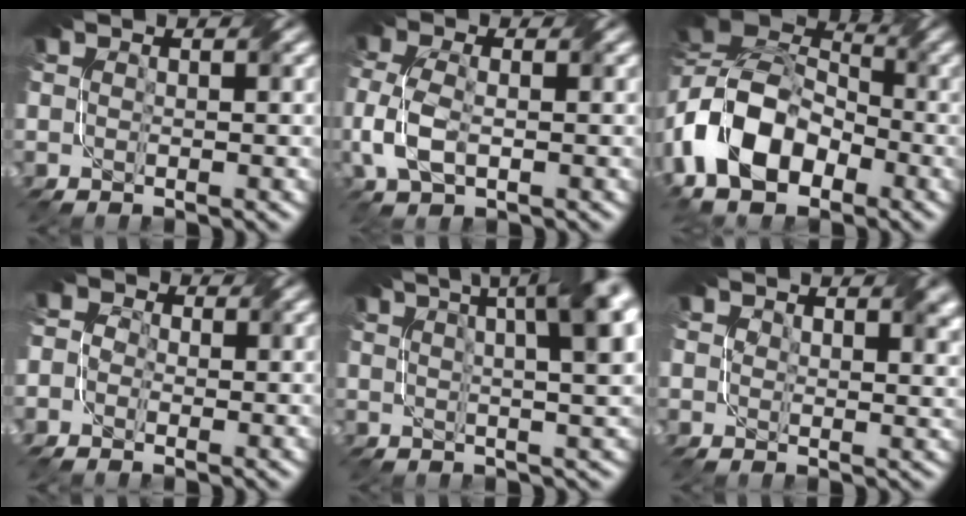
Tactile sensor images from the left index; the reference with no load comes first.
{"total": 3.9, "force": [-1.1, 2.1, 3.1], "torque": [-0.084, 0.001, -0.023]}
{"total": 14.5, "force": [-4.6, 9.3, 10.1], "torque": [-0.224, -0.008, -0.094]}
{"total": 3.0, "force": [-0.5, 2.7, 1.3], "torque": [-0.021, 0.011, -0.028]}
{"total": 13.5, "force": [4.8, 5.5, 11.4], "torque": [-0.108, 0.070, 0.042]}
{"total": 3.1, "force": [2.0, 1.6, 1.8], "torque": [-0.026, -0.004, 0.032]}